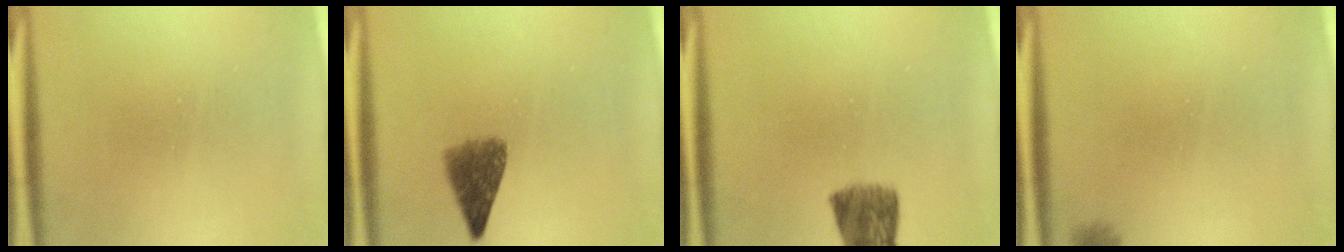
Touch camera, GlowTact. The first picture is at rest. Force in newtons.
{"total": 5.3}
{"total": 7.1}
{"total": 1.6}